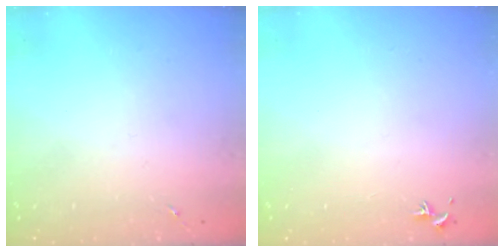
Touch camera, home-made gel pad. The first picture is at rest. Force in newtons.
{"total": 0.7, "press": 0.6, "slide": 0.5}